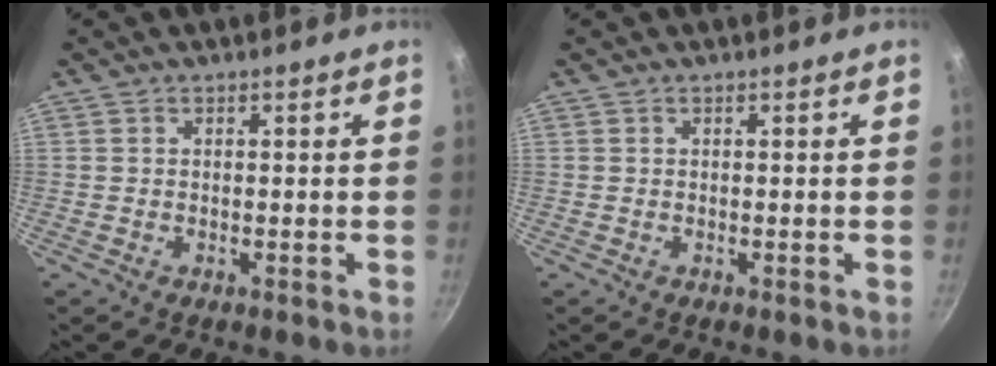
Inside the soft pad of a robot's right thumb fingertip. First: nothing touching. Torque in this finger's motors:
{"motor_torque": [-0.15, 0.15, -0.03, -0.18, 0.00]}